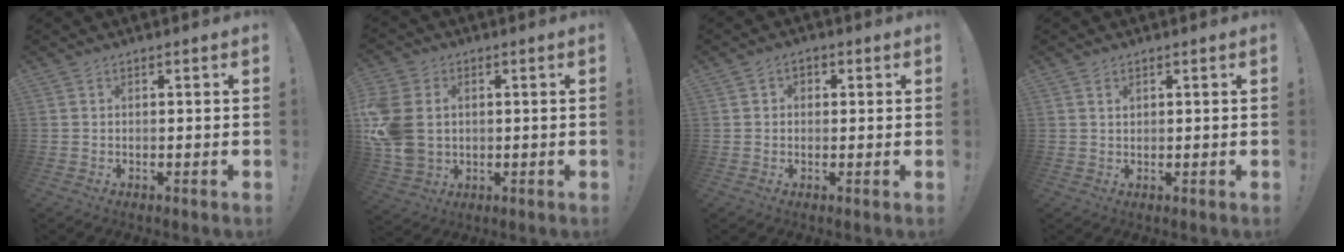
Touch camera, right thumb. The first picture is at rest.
{"total": 12.8, "force": [1.7, 10.0, 7.9], "torque": [-0.172, -0.008, 0.035]}
{"total": 2.2, "force": [0.0, 2.0, 1.0], "torque": [-0.009, 0.003, -0.002]}
{"total": 1.2, "force": [0.8, 0.6, 0.6], "torque": [-0.005, -0.003, 0.013]}